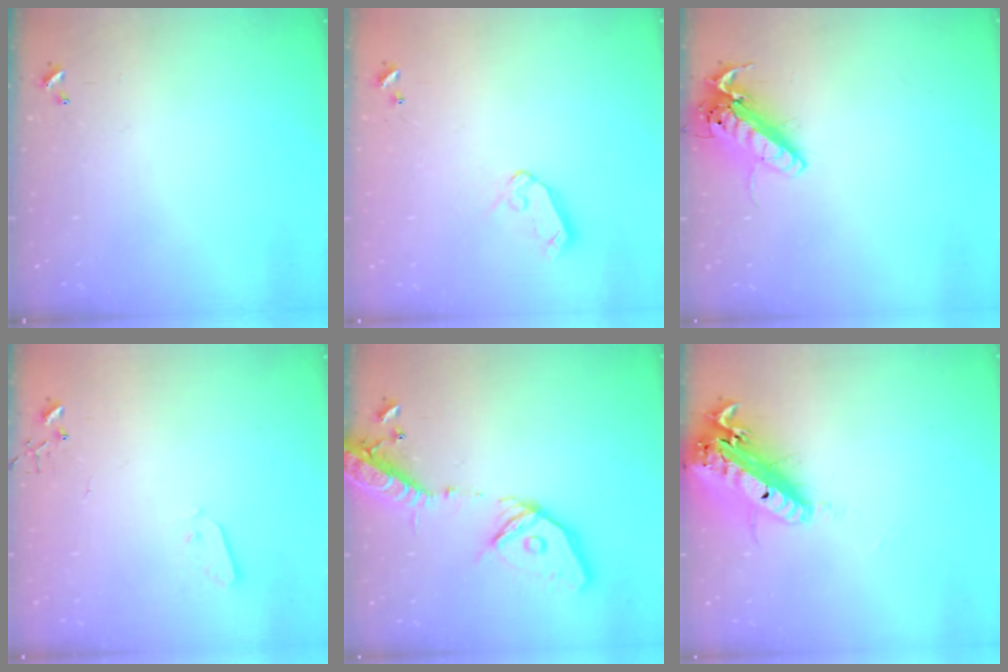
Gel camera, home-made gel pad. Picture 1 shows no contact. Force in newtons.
{"total": 7.1, "press": 7.1, "slide": 0.8}
{"total": 14.9, "press": 14.7, "slide": 2.8}
{"total": 3.6, "press": 3.6, "slide": 0.2}
{"total": 21.3, "press": 20.9, "slide": 4.1}
{"total": 21.6, "press": 21.0, "slide": 5.0}